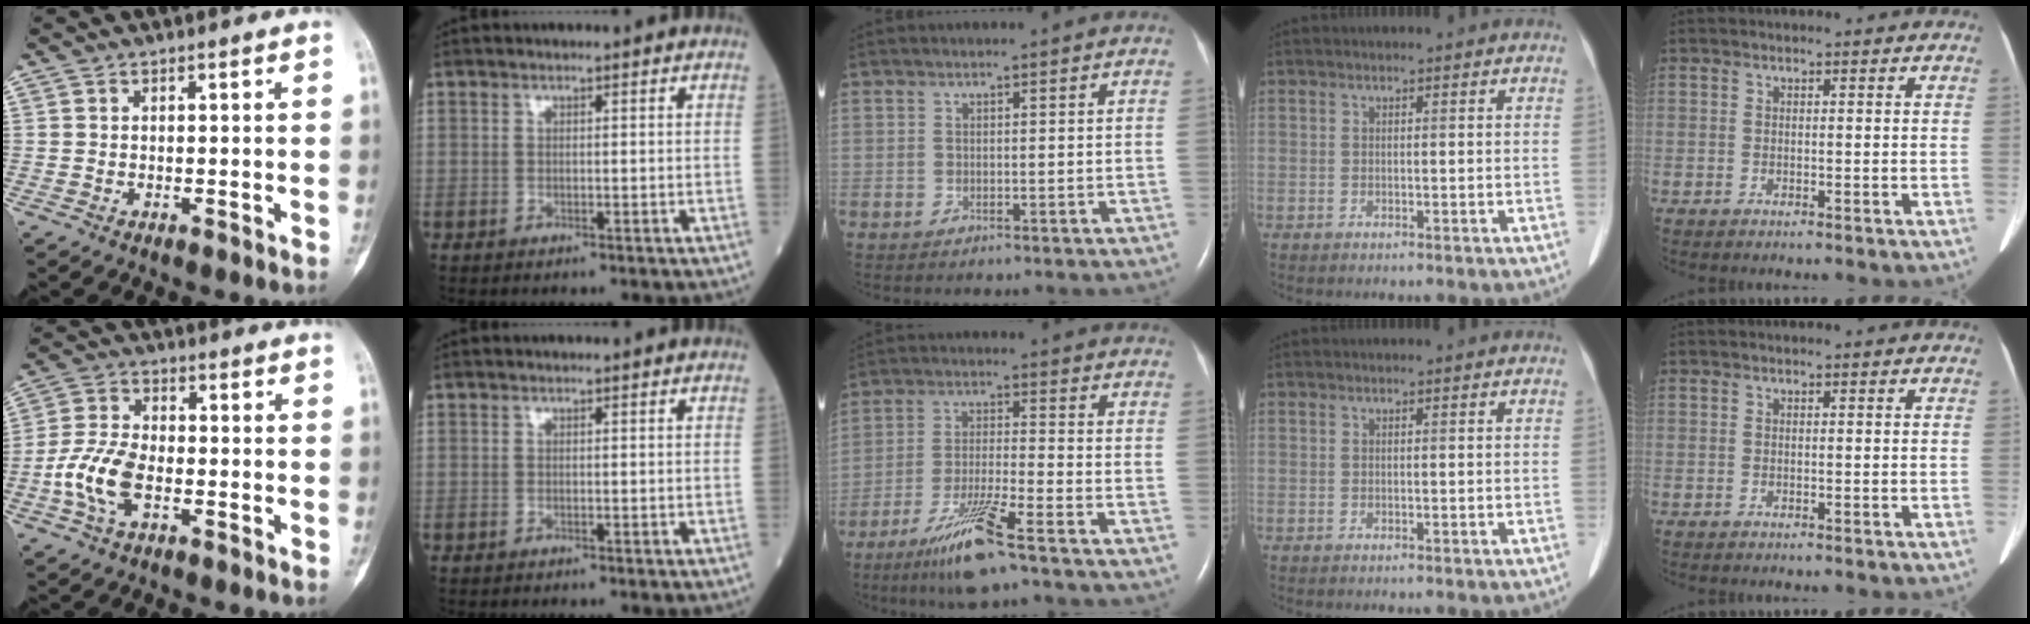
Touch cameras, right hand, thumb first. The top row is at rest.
{"thumb": {"total": 9.2, "force": [-2.9, 4.9, 7.2], "torque": [-0.157, 0.018, -0.060]}, "middle": {"total": 9.9, "force": [-6.6, -0.5, 7.4], "torque": [-0.147, -0.032, -0.126]}}